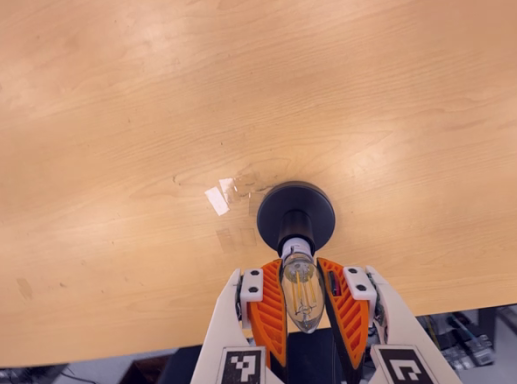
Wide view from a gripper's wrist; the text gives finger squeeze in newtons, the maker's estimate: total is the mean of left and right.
{"total": 20.2, "left": 21.3, "right": 19.1}